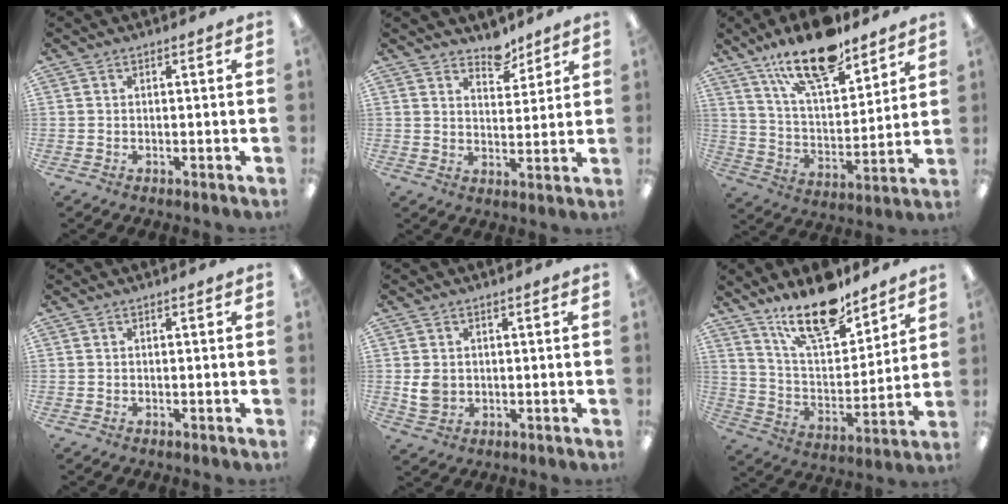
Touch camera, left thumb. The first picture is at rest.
{"total": 6.6, "force": [5.6, 2.9, 1.8], "torque": [-0.001, -0.042, 0.097]}
{"total": 18.7, "force": [13.8, 6.9, 10.5], "torque": [-0.179, -0.071, 0.236]}
{"total": 0.0}
{"total": 4.4, "force": [0.4, 3.7, 2.4], "torque": [-0.036, -0.003, 0.006]}
{"total": 17.2, "force": [13.3, 6.0, 9.0], "torque": [-0.161, -0.076, 0.232]}